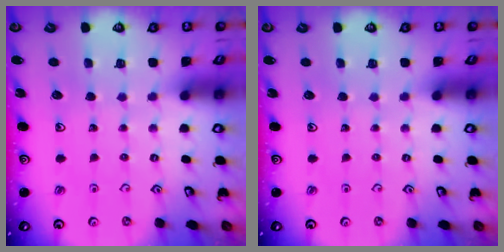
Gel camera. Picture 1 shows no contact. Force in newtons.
{"total": 0.0}